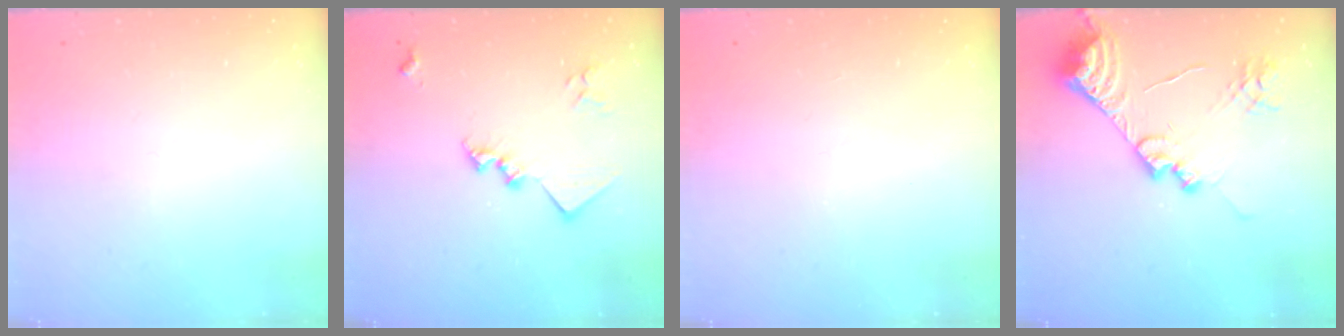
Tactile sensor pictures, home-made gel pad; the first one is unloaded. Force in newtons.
{"total": 15.0, "press": 14.9, "slide": 0.9}
{"total": 1.4, "press": 1.2, "slide": 0.7}
{"total": 18.4, "press": 18.2, "slide": 2.1}